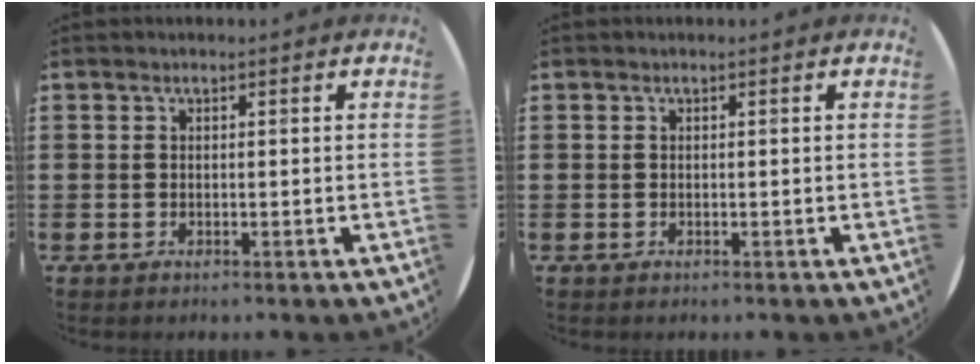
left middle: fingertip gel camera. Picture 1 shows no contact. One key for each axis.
{"total": 0.0}